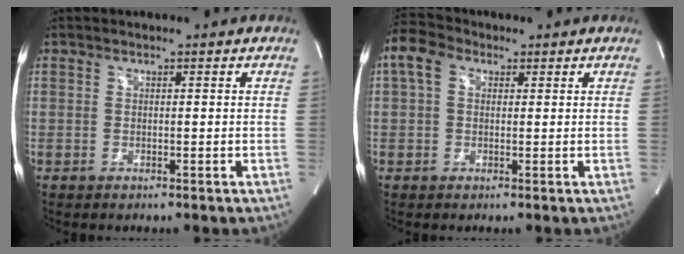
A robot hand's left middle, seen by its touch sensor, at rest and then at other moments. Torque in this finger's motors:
{"motor_torque": [0.40, -0.36, 0.45, 0.08]}